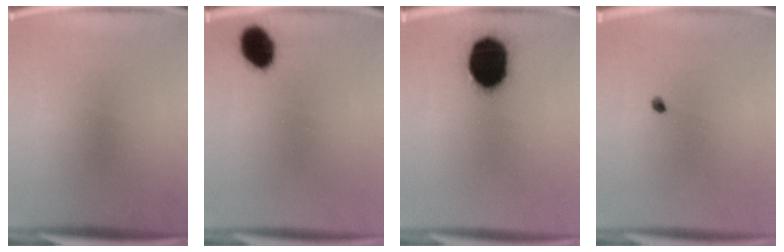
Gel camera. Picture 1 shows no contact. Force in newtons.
{"total": 7.5}
{"total": 19.0}
{"total": 0.9}